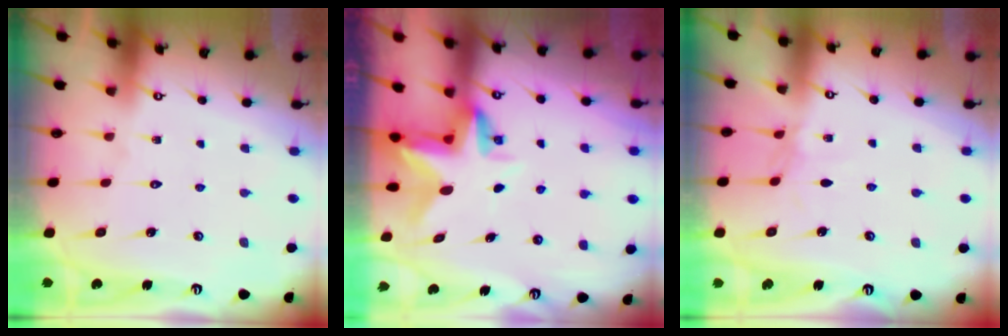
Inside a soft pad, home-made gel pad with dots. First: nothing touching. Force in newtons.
{"total": 3.8, "press": 3.8, "slide": 0.5}
{"total": 2.8, "press": 2.7, "slide": 0.4}